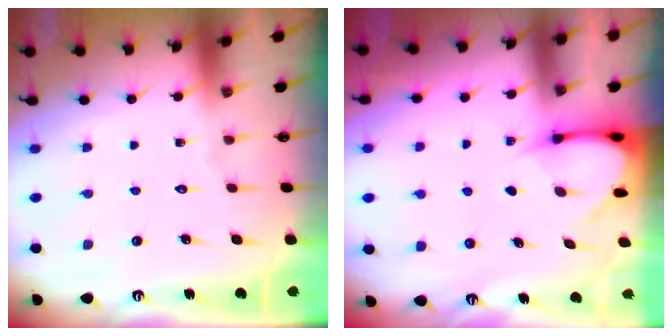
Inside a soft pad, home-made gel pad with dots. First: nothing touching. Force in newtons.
{"total": 3.6, "press": 3.5, "slide": 0.3}